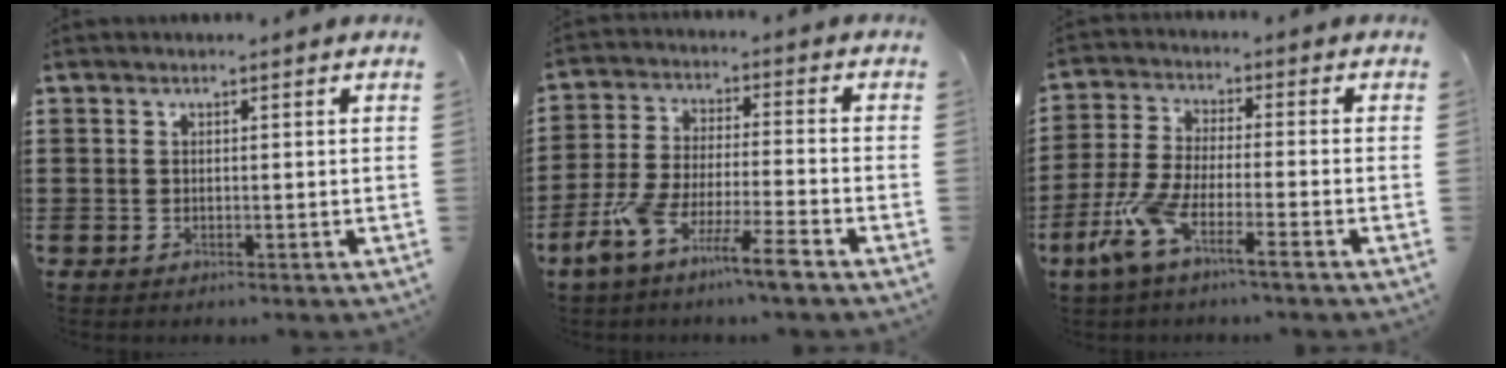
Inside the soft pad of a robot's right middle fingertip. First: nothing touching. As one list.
[{"total": 8.5, "force": [-6.6, 0.0, 5.4], "torque": [-0.126, -0.013, -0.133]}, {"total": 7.6, "force": [-5.0, 1.3, 5.6], "torque": [-0.146, -0.017, -0.103]}]